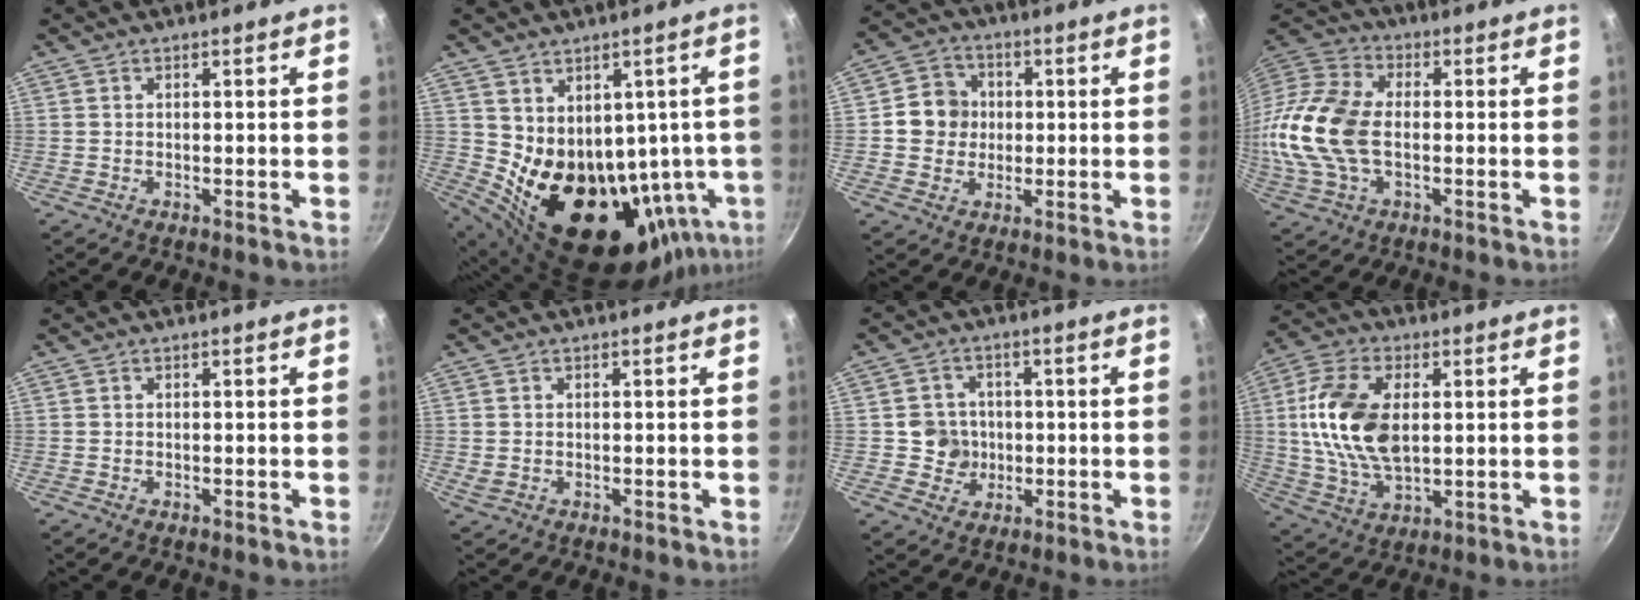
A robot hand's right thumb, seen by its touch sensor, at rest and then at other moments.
{"total": 20.4, "force": [-0.3, 14.8, 14.1], "torque": [-0.157, -0.020, 0.036]}
{"total": 7.8, "force": [0.4, 7.2, 2.8], "torque": [-0.010, 0.010, -0.008]}
{"total": 18.6, "force": [-1.5, 11.7, 14.4], "torque": [-0.302, 0.031, -0.040]}
{"total": 0.0}
{"total": 1.1, "force": [-0.1, 0.8, 0.7], "torque": [-0.012, 0.001, 0.002]}
{"total": 5.7, "force": [-0.4, 5.5, 1.4], "torque": [0.011, 0.010, -0.009]}
{"total": 16.2, "force": [2.0, 9.3, 13.1], "torque": [-0.244, -0.001, 0.036]}